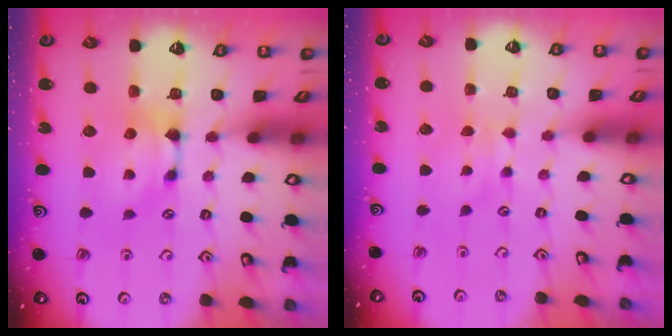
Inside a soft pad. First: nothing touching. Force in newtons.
{"total": 2.4, "press": 2.3, "slide": 0.5}